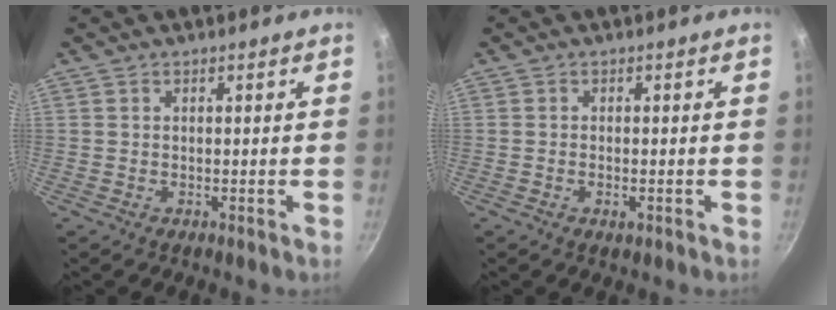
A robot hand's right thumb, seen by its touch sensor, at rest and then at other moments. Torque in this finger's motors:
{"motor_torque": [-0.61, 0.59, -0.54, 0.21, -0.02]}